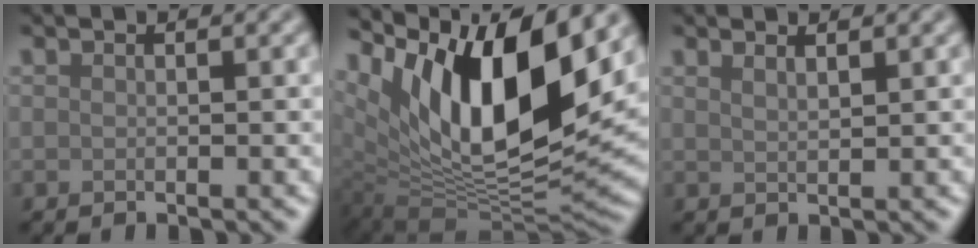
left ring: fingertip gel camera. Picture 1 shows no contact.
{"total": 15.1, "force": [6.4, 6.1, 12.2], "torque": [-0.215, 0.003, 0.115]}
{"total": 1.5, "force": [1.1, 0.4, 0.8], "torque": [-0.007, 0.002, 0.012]}